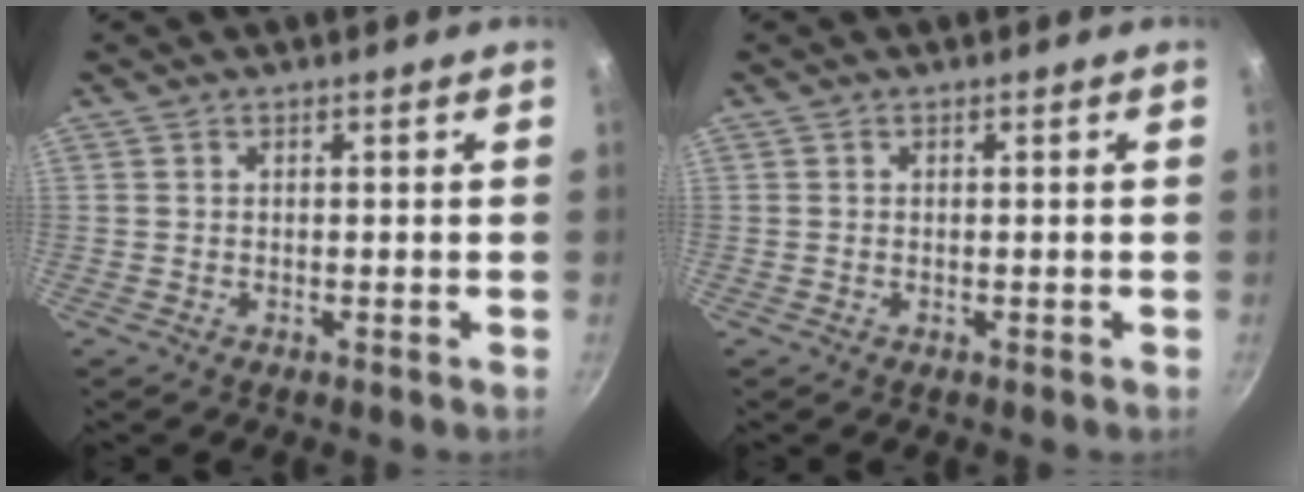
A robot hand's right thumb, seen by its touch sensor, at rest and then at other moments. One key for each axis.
{"total": 0.0}